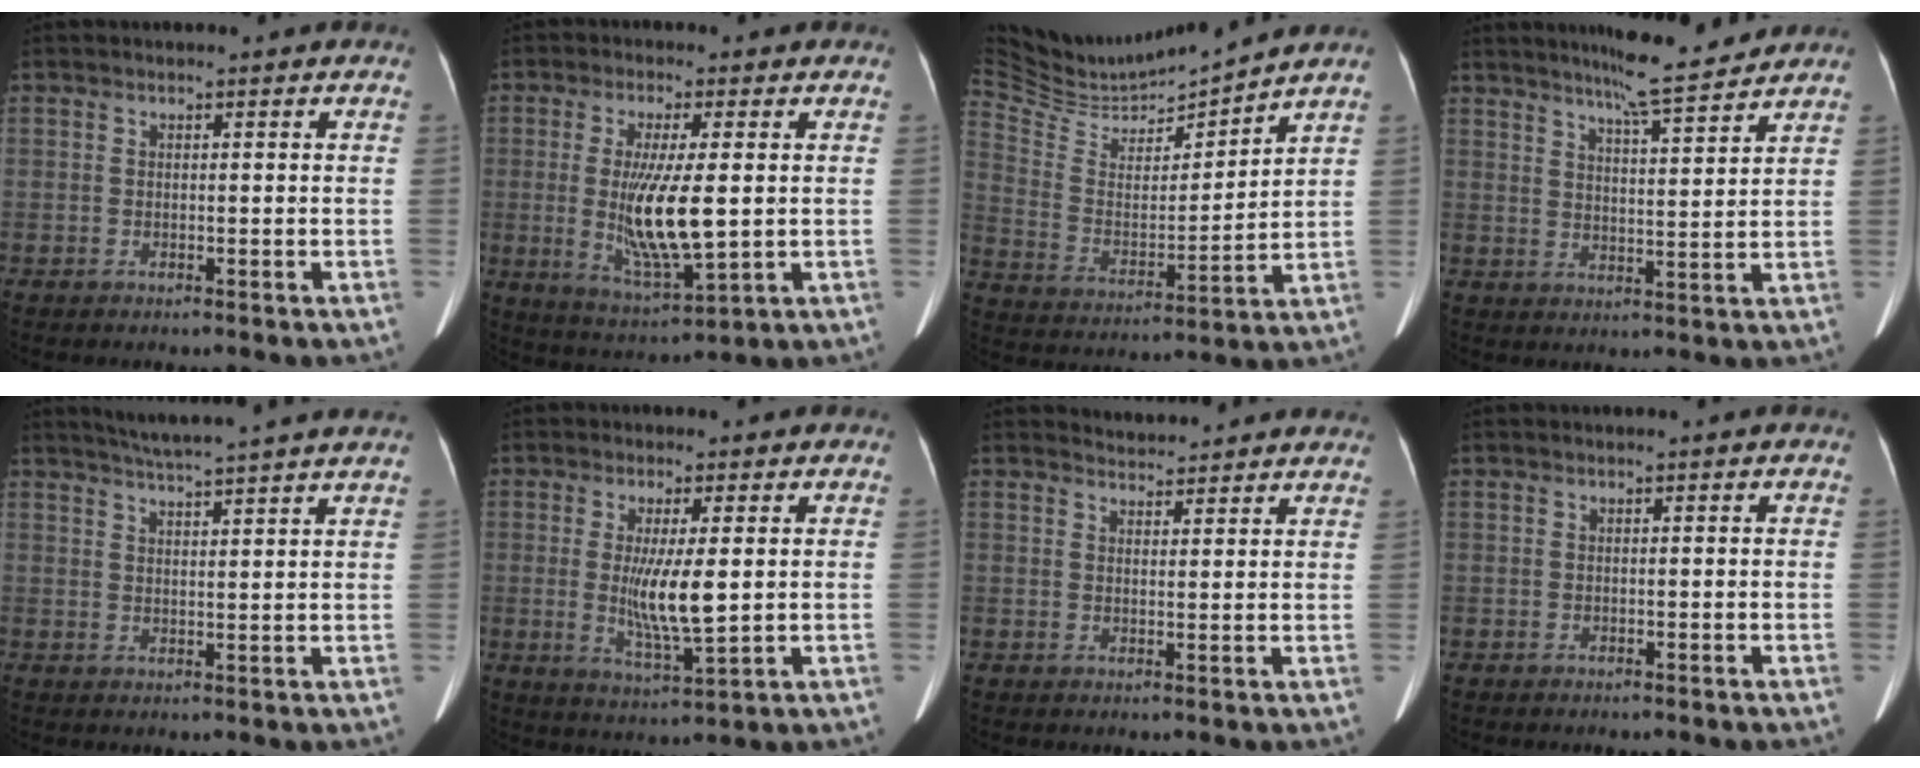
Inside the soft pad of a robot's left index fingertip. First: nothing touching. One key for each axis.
{"total": 10.7, "fx": -1.0, "fy": 1.8, "fz": 10.5, "tx": -0.209, "ty": -0.023, "tz": -0.010}
{"total": 15.0, "fx": 14.6, "fy": -0.2, "fz": 3.6, "tx": -0.092, "ty": -0.011, "tz": 0.276}
{"total": 8.5, "fx": 7.3, "fy": -0.2, "fz": 4.3, "tx": -0.069, "ty": -0.004, "tz": 0.109}
{"total": 12.1, "fx": 10.8, "fy": -1.1, "fz": 5.3, "tx": -0.091, "ty": 0.010, "tz": 0.139}
{"total": 7.6, "fx": -0.6, "fy": 0.9, "fz": 7.5, "tx": -0.148, "ty": -0.023, "tz": -0.003}
{"total": 5.5, "fx": 5.5, "fy": 0.7, "fz": 0.3, "tx": -0.006, "ty": 0.015, "tz": 0.059}
{"total": 0.0}